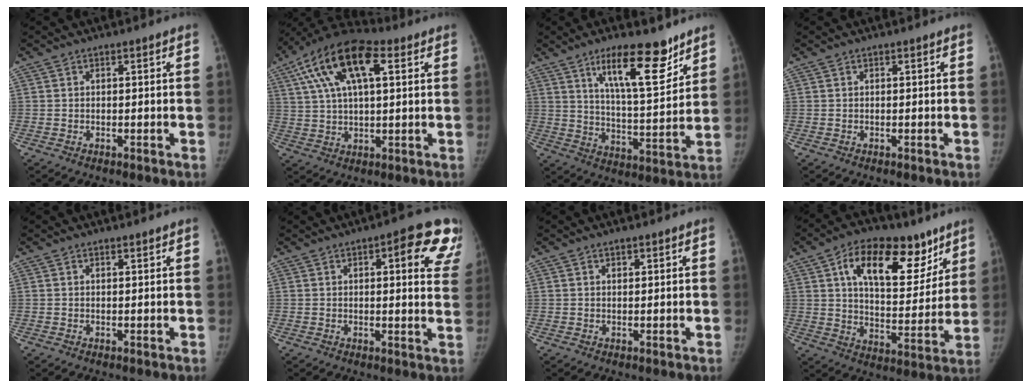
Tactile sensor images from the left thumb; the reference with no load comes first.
{"total": 17.3, "force": [6.6, 7.7, 14.0], "torque": [-0.254, 0.021, 0.112]}
{"total": 15.3, "force": [9.8, 4.5, 10.9], "torque": [-0.145, -0.065, 0.164]}
{"total": 0.0}
{"total": 0.5, "force": [0.5, 0.1, 0.2], "torque": [-0.004, -0.004, 0.011]}
{"total": 13.9, "force": [6.5, 4.5, 11.4], "torque": [-0.100, -0.020, 0.063]}
{"total": 1.1, "force": [0.8, 0.5, 0.6], "torque": [-0.003, -0.004, 0.013]}
{"total": 21.6, "force": [11.2, 11.4, 14.6], "torque": [-0.181, -0.027, 0.179]}